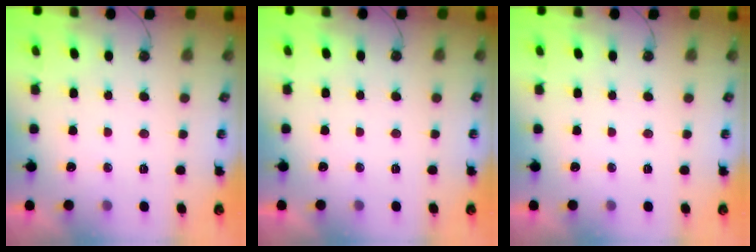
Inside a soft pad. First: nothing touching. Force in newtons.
{"total": 0.0}
{"total": 0.0}